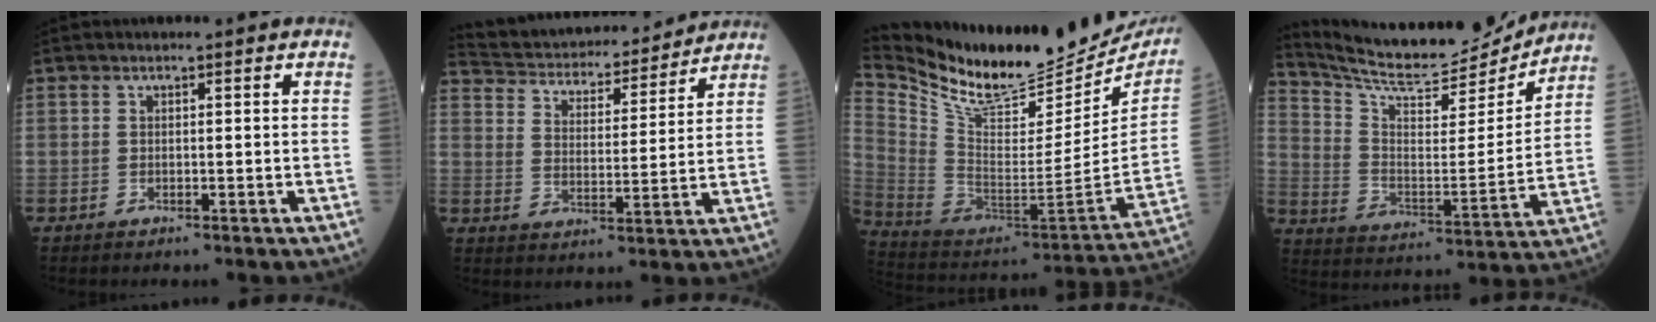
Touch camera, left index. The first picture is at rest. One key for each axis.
{"total": 16.6, "fx": 15.6, "fy": 3.6, "fz": 4.5, "tx": -0.076, "ty": 0.014, "tz": 0.230}
{"total": 27.9, "fx": 24.8, "fy": 5.7, "fz": 11.3, "tx": -0.212, "ty": -0.077, "tz": 0.378}
{"total": 17.2, "fx": 16.7, "fy": 1.6, "fz": 3.8, "tx": -0.084, "ty": -0.042, "tz": 0.261}